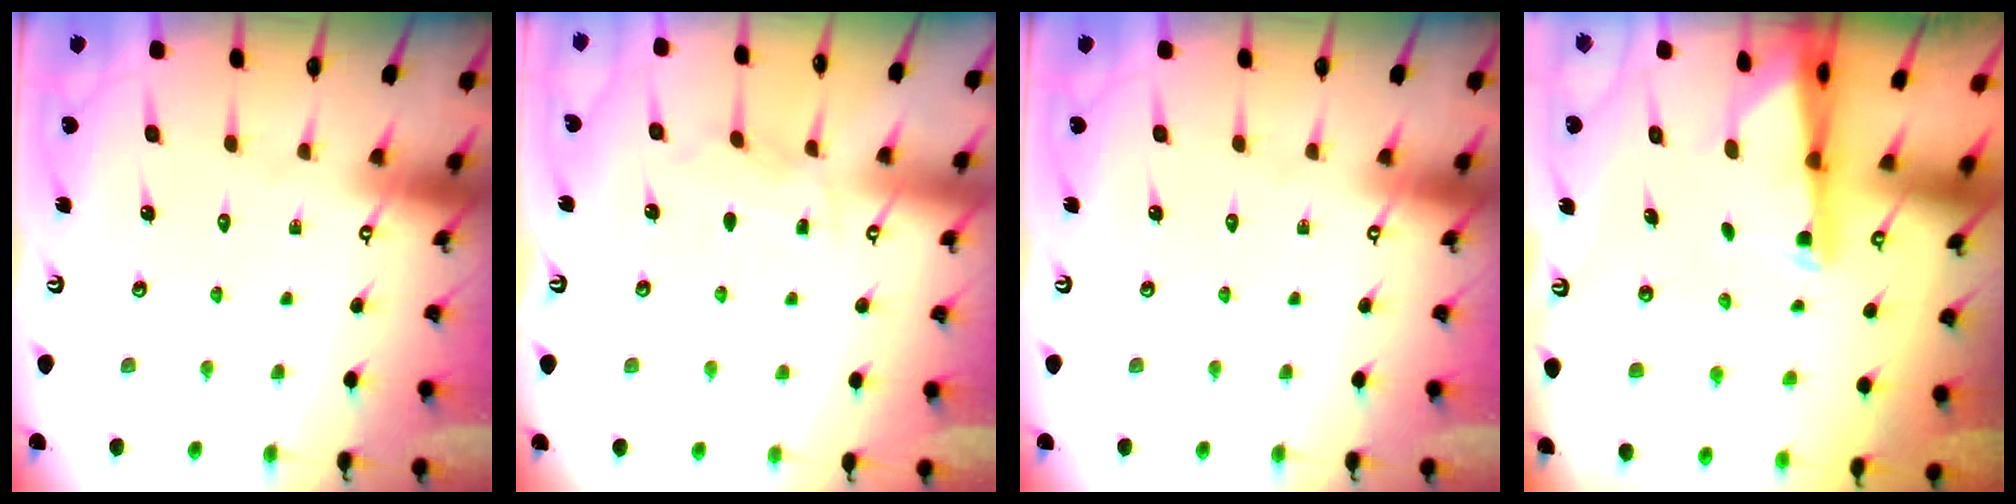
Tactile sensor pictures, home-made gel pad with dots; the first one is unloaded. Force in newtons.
{"total": 5.1, "press": 5.1, "slide": 0.5}
{"total": 0.0}
{"total": 2.5, "press": 2.5, "slide": 0.5}